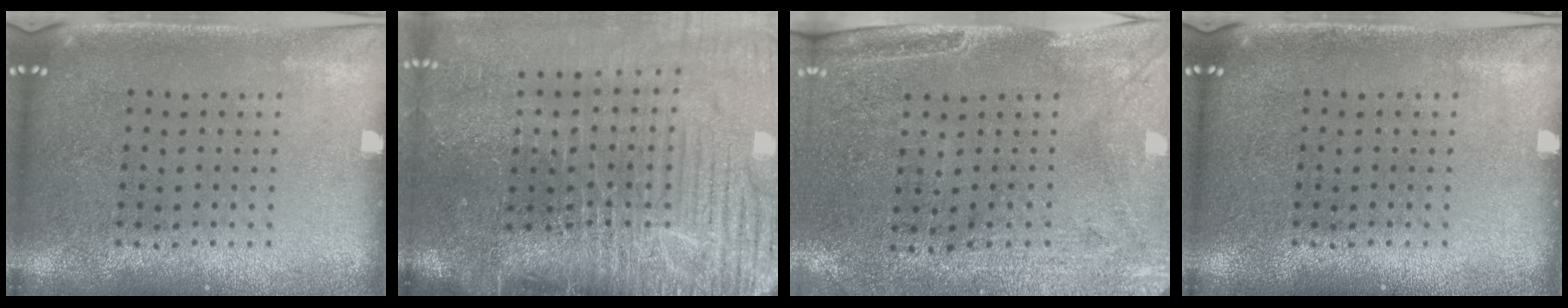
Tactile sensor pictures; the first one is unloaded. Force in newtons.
{"total": 4.8, "press": 4.0, "slide": 2.7}
{"total": 2.9, "press": 2.5, "slide": 1.6}
{"total": 0.0}